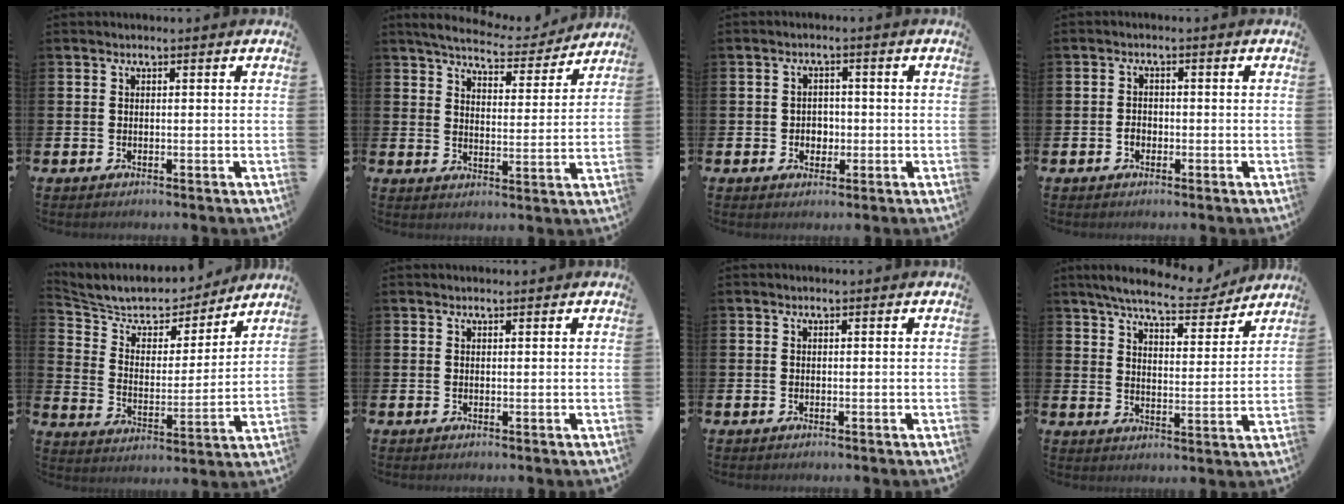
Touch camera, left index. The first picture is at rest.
{"total": 5.8, "force": [5.6, 1.2, 1.3], "torque": [-0.045, -0.039, 0.093]}
{"total": 2.4, "force": [-0.6, 2.2, 0.8], "torque": [-0.009, 0.001, -0.018]}
{"total": 1.5, "force": [-0.6, 1.2, 0.7], "torque": [-0.010, 0.002, -0.014]}
{"total": 8.1, "force": [7.5, 2.5, 1.8], "torque": [-0.078, -0.056, 0.131]}
{"total": 0.6, "force": [0.6, 0.1, 0.1], "torque": [0.009, -0.004, 0.008]}
{"total": 0.0}
{"total": 7.6, "force": [7.1, 1.2, 2.6], "torque": [-0.062, -0.041, 0.122]}